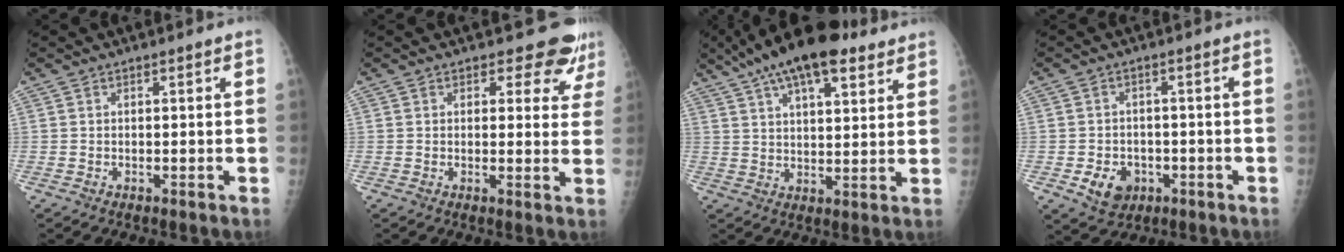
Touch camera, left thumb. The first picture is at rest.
{"total": 6.9, "force": [5.9, 3.3, 1.5], "torque": [0.025, -0.033, 0.050]}
{"total": 18.2, "force": [11.9, 6.9, 11.9], "torque": [-0.184, -0.007, 0.191]}
{"total": 6.0, "force": [-2.1, 4.8, 2.9], "torque": [-0.032, 0.010, -0.024]}